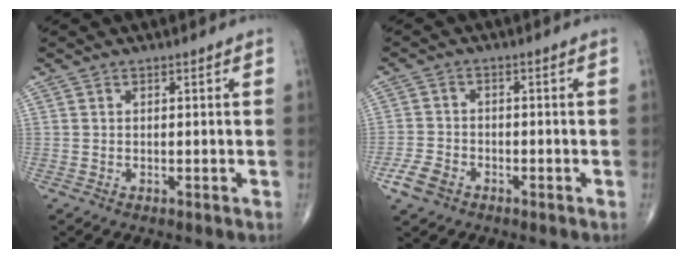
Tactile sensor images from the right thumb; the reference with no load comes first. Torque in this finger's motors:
{"motor_torque": [1.70, 1.04, -0.05, -0.21, 0.02]}